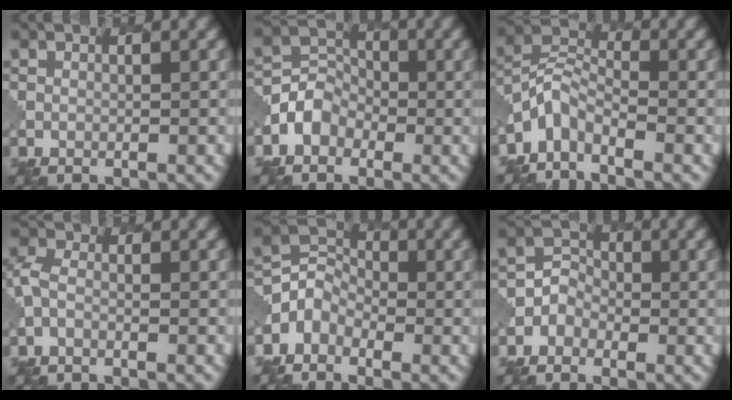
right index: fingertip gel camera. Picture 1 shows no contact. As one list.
[{"total": 2.8, "force": [-1.3, 2.4, 0.7], "torque": [-0.016, 0.006, -0.034]}, {"total": 3.3, "force": [-2.8, 1.5, 1.1], "torque": [-0.021, 0.002, -0.069]}, {"total": 1.6, "force": [-0.8, 0.8, 1.2], "torque": [-0.036, -0.005, -0.027]}, {"total": 2.8, "force": [-1.6, 2.1, 0.6], "torque": [-0.014, 0.003, -0.043]}, {"total": 2.0, "force": [-0.9, 1.8, 0.4], "torque": [0.005, 0.008, -0.030]}]